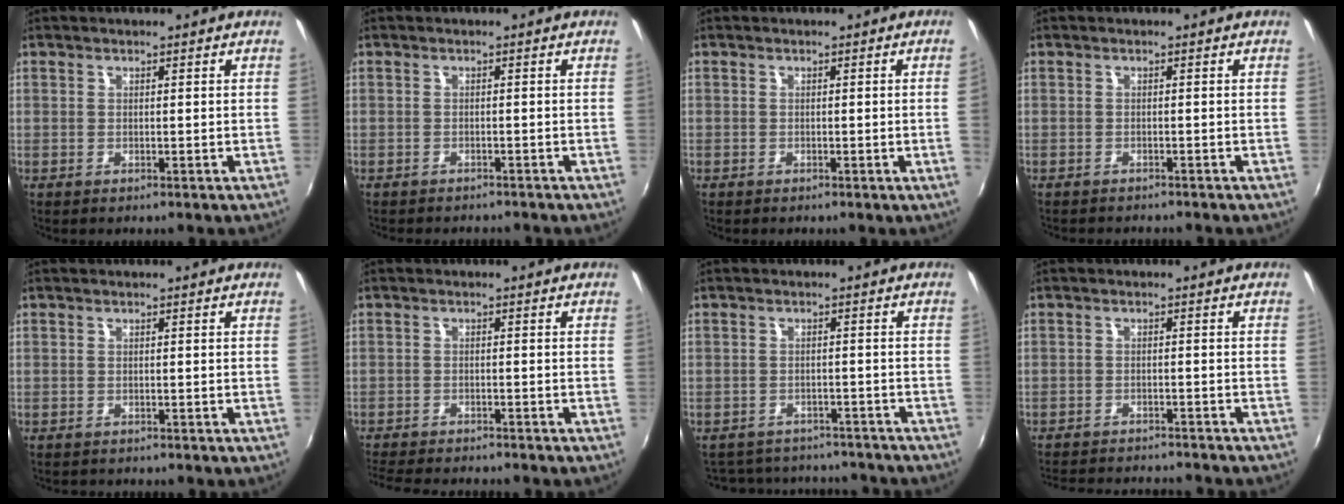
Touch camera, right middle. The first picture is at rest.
{"total": 4.0, "force": [-3.7, 0.9, 1.2], "torque": [-0.033, -0.015, -0.054]}
{"total": 1.5, "force": [0.0, -1.0, 1.1], "torque": [-0.009, -0.019, 0.001]}
{"total": 3.4, "force": [-3.1, 0.5, 1.1], "torque": [-0.030, -0.017, -0.047]}
{"total": 1.9, "force": [-1.8, 0.3, 0.6], "torque": [-0.013, -0.013, -0.024]}
{"total": 10.1, "force": [-9.2, 1.5, 3.7], "torque": [-0.093, -0.025, -0.146]}
{"total": 16.3, "force": [-14.4, 5.7, 5.2], "torque": [-0.107, 0.010, -0.184]}
{"total": 12.9, "force": [-11.9, 1.9, 4.6], "torque": [-0.101, -0.017, -0.172]}